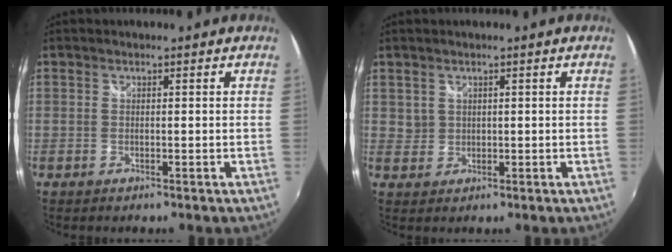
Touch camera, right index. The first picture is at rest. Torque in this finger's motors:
{"motor_torque": [-0.19, 0.12, -0.02, -0.01]}